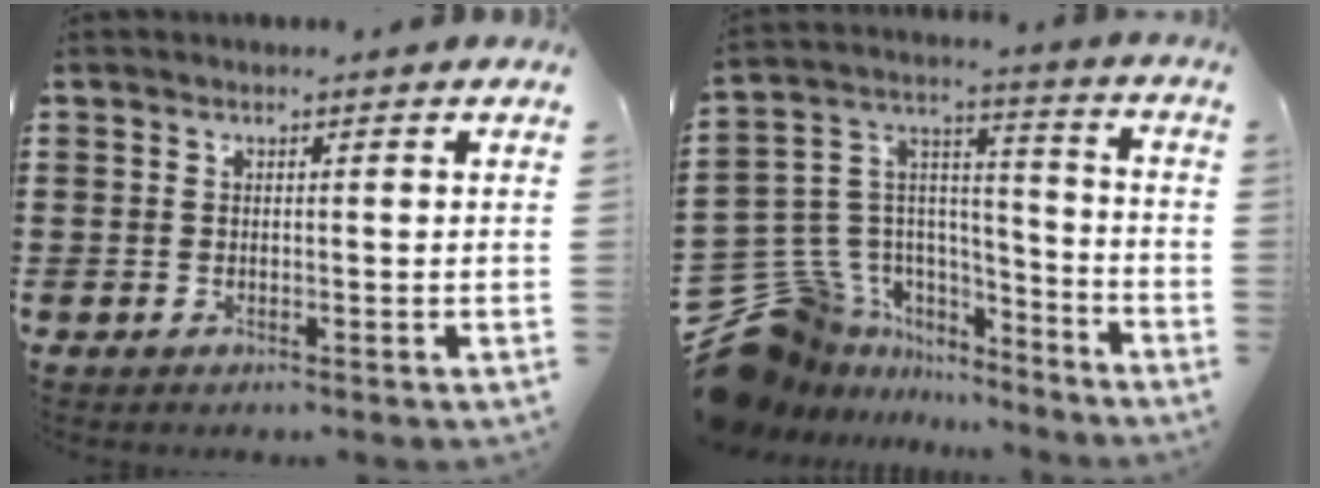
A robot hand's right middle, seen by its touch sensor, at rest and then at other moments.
{"total": 11.7, "force": [-7.5, 8.8, 1.9], "torque": [-0.082, 0.008, -0.132]}